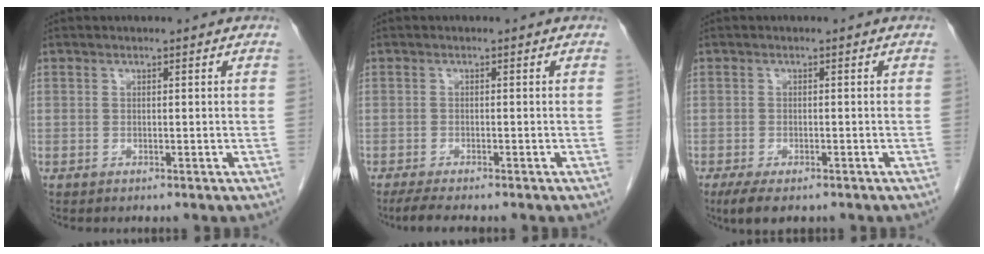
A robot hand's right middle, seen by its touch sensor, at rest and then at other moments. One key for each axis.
{"total": 3.8, "fx": -3.1, "fy": 0.3, "fz": 2.1, "tx": -0.042, "ty": -0.012, "tz": -0.047}
{"total": 4.8, "fx": -3.4, "fy": 1.6, "fz": 2.9, "tx": -0.054, "ty": -0.012, "tz": -0.052}